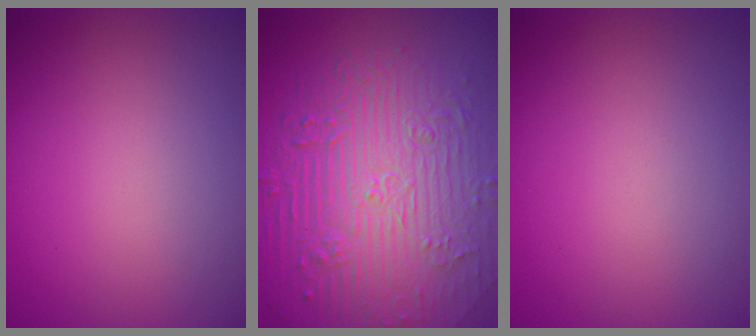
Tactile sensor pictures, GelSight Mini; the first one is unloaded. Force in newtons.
{"total": 11.2, "press": 7.3, "slide": 8.4}
{"total": 0.0}